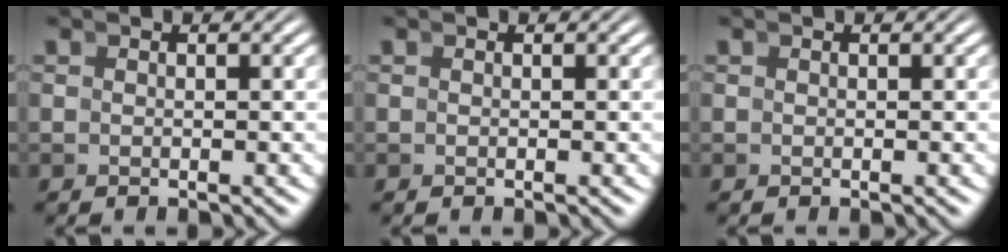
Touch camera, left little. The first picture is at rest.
{"total": 0.0}
{"total": 0.0}